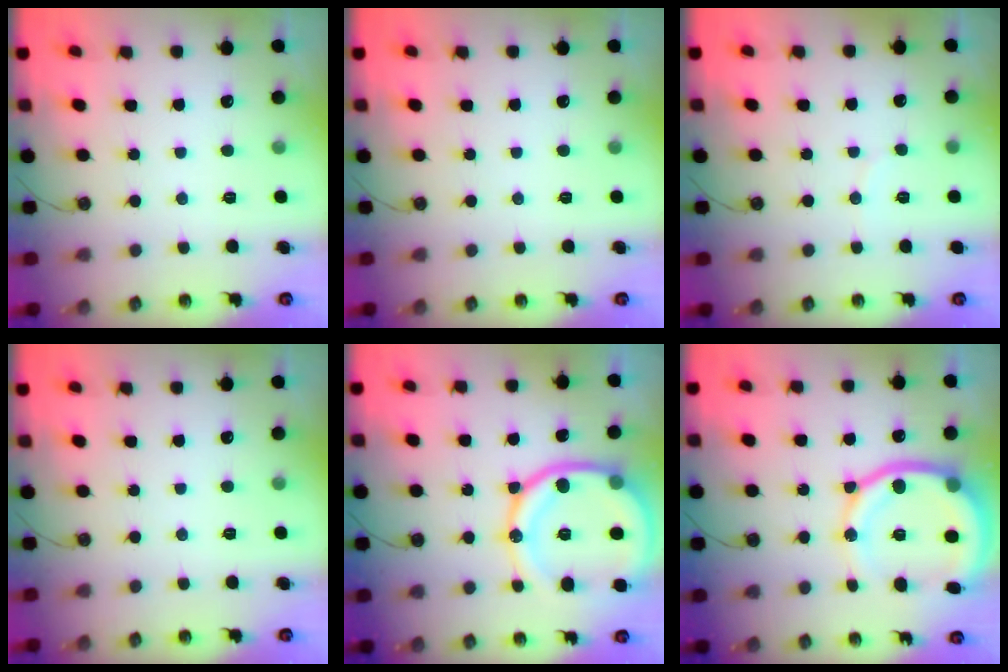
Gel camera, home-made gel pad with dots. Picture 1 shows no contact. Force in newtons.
{"total": 0.0}
{"total": 2.0, "press": 2.0, "slide": 0.2}
{"total": 0.0}
{"total": 20.6, "press": 20.4, "slide": 2.6}
{"total": 17.5, "press": 17.4, "slide": 2.1}